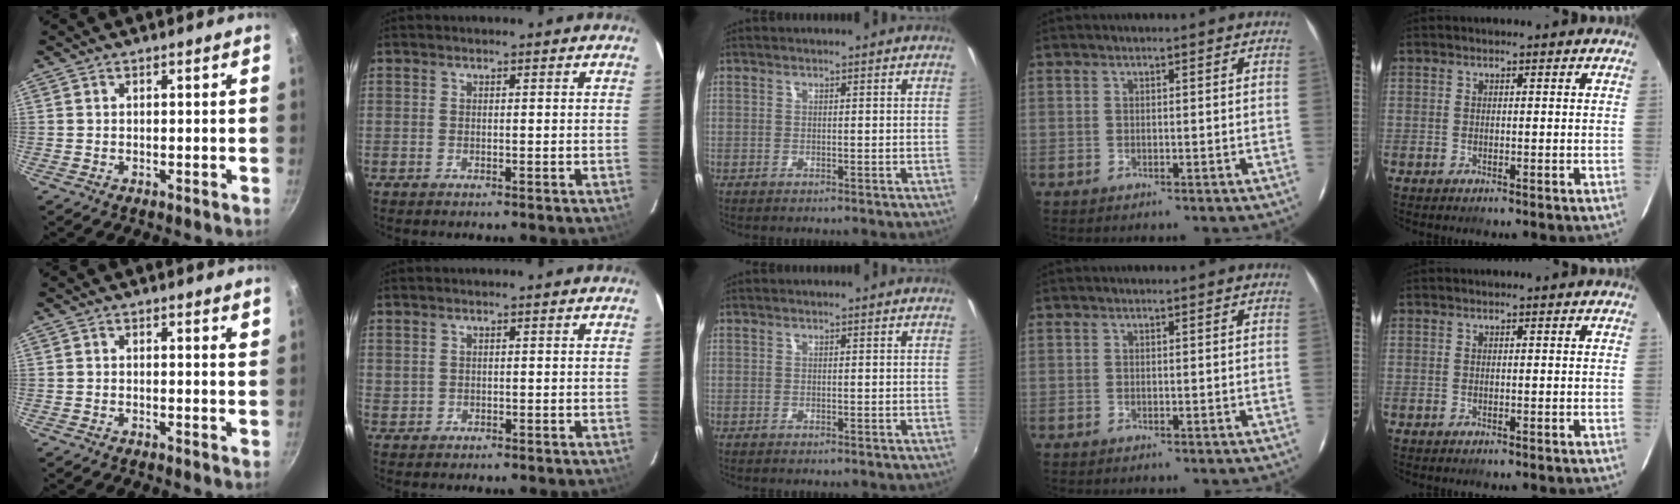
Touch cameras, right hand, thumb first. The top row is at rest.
{"thumb": {"total": 1.2, "force": [0.8, 0.4, 0.9], "torque": [-0.009, -0.003, 0.007]}, "index": {"total": 0.8, "force": [0.3, 0.7, 0.2], "torque": [-0.002, 0.004, 0.008]}}